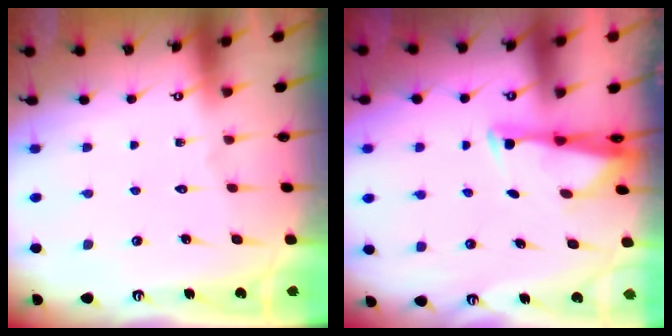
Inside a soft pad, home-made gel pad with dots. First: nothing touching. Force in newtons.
{"total": 2.9, "press": 2.8, "slide": 0.7}